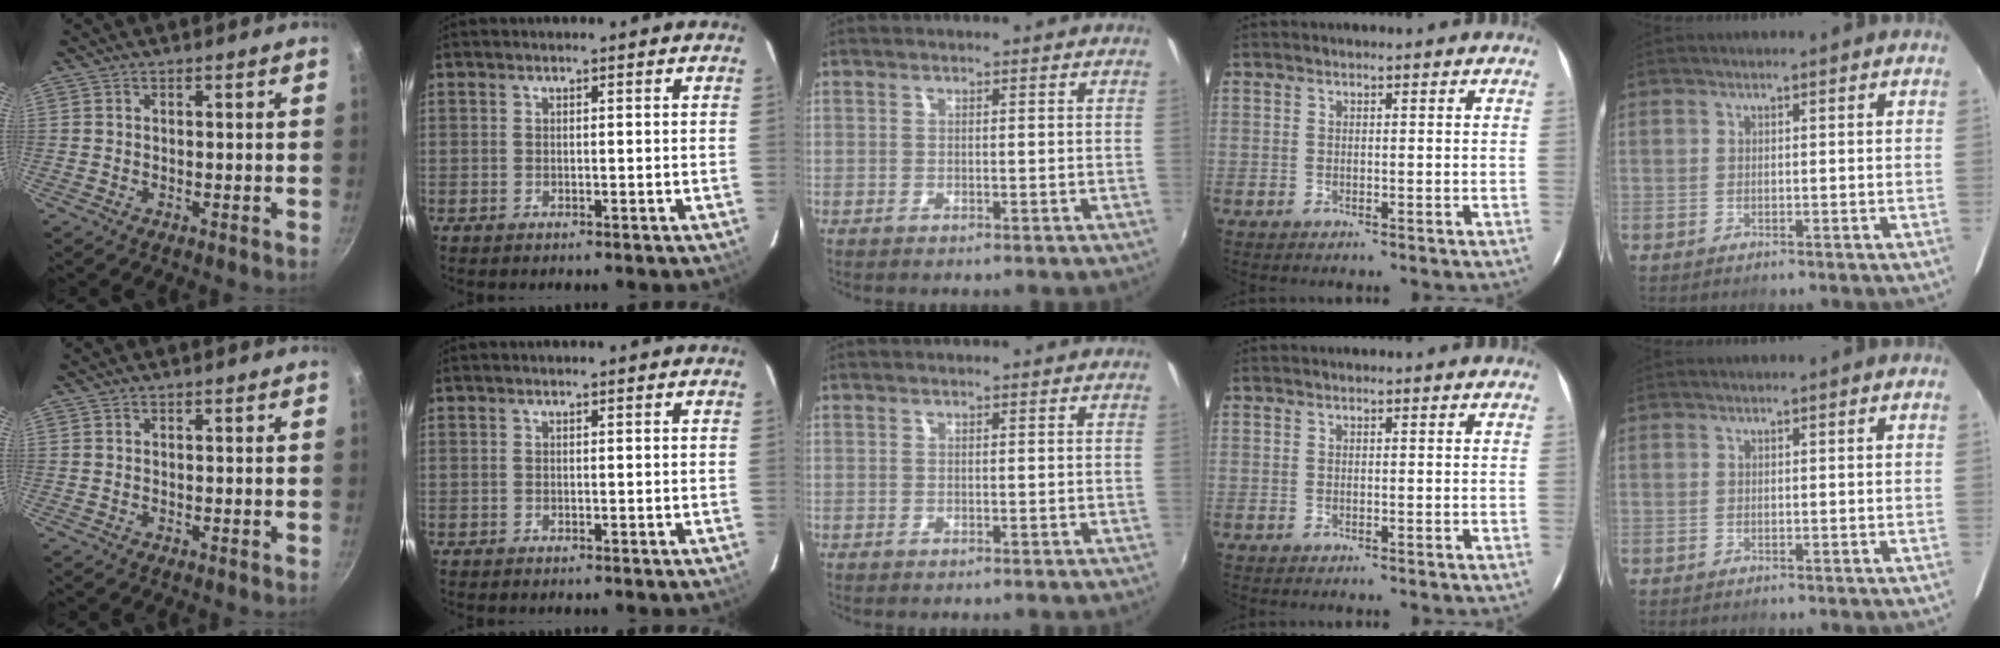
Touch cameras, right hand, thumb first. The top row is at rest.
{}